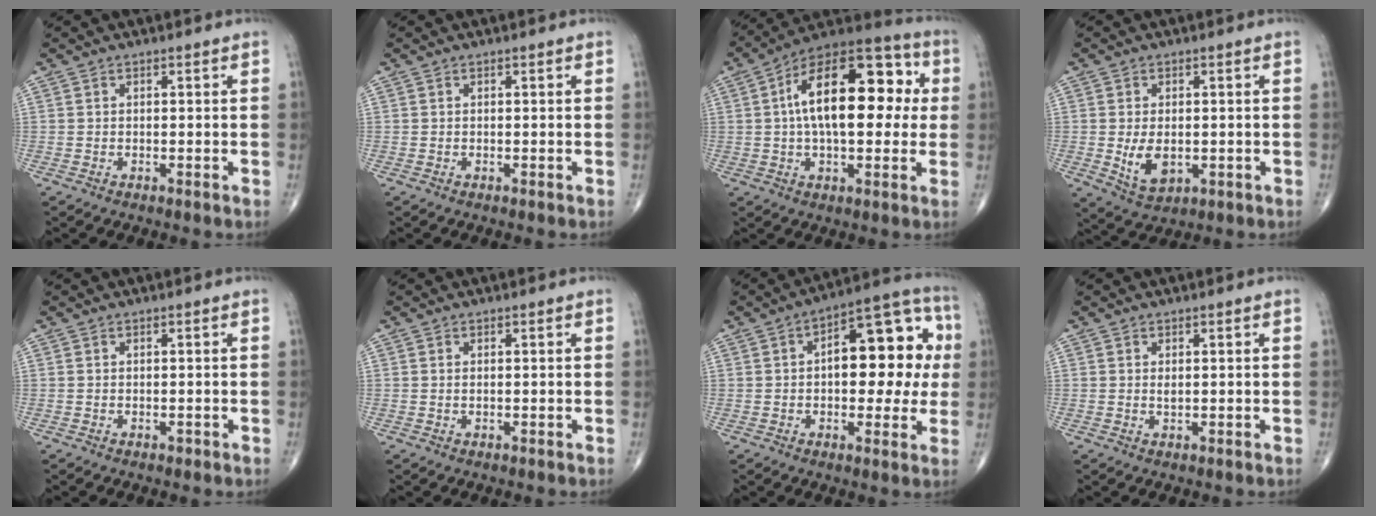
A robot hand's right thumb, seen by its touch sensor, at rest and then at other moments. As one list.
[{"total": 0.0}, {"total": 21.6, "force": [2.8, 10.8, 18.5], "torque": [-0.263, 0.032, 0.030]}, {"total": 6.3, "force": [-0.7, 3.9, 4.9], "torque": [-0.079, -0.012, -0.001]}, {"total": 0.5, "force": [-0.2, 0.3, 0.3], "torque": [-0.002, 0.001, -0.004]}, {"total": 0.0}, {"total": 17.9, "force": [1.9, 8.7, 15.5], "torque": [-0.169, 0.030, 0.018]}, {"total": 0.8, "force": [0.2, 0.3, 0.7], "torque": [-0.012, -0.004, 0.004]}]